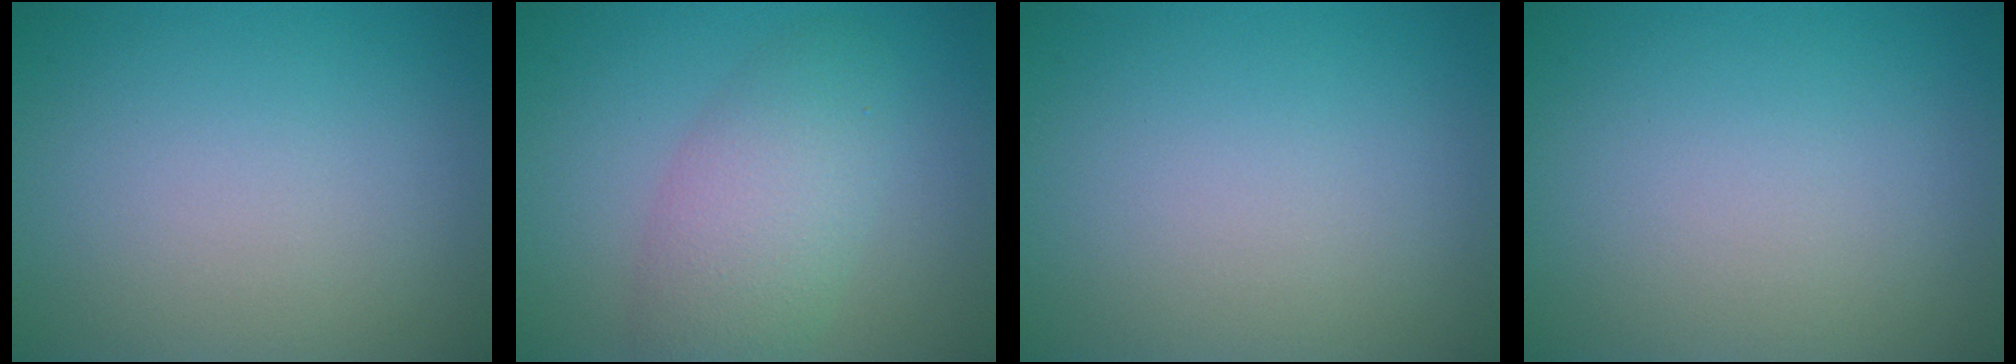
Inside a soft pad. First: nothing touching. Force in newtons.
{"total": 4.8, "press": 4.7, "slide": 0.2}
{"total": 0.0}
{"total": 0.0}